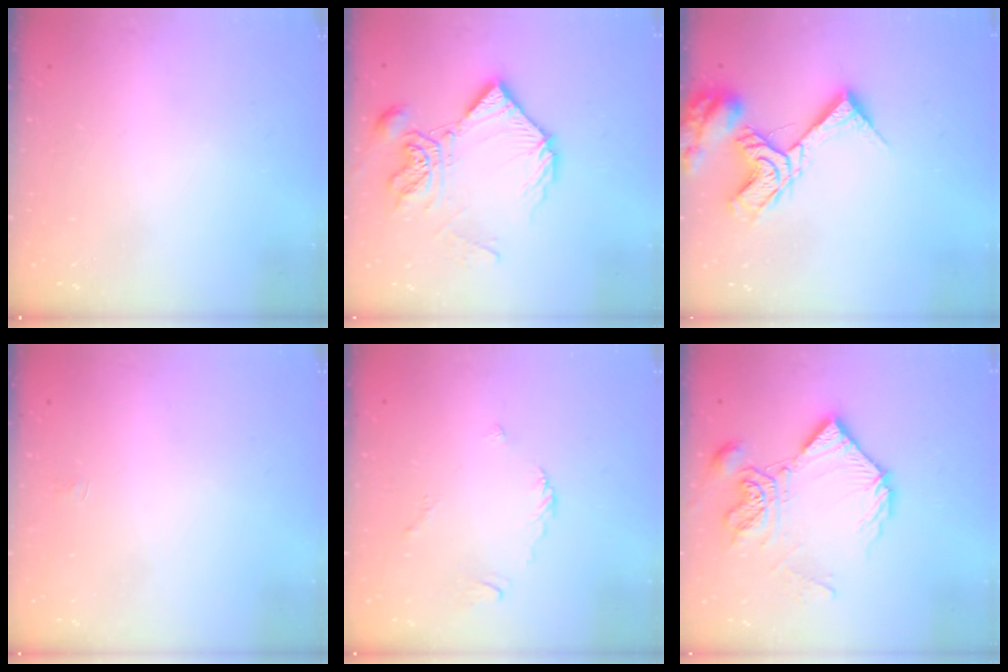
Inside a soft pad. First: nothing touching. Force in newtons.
{"total": 12.8, "press": 12.8, "slide": 1.1}
{"total": 12.9, "press": 12.8, "slide": 1.6}
{"total": 1.3, "press": 1.2, "slide": 0.2}
{"total": 2.7, "press": 2.6, "slide": 0.6}
{"total": 12.8, "press": 12.8, "slide": 1.1}